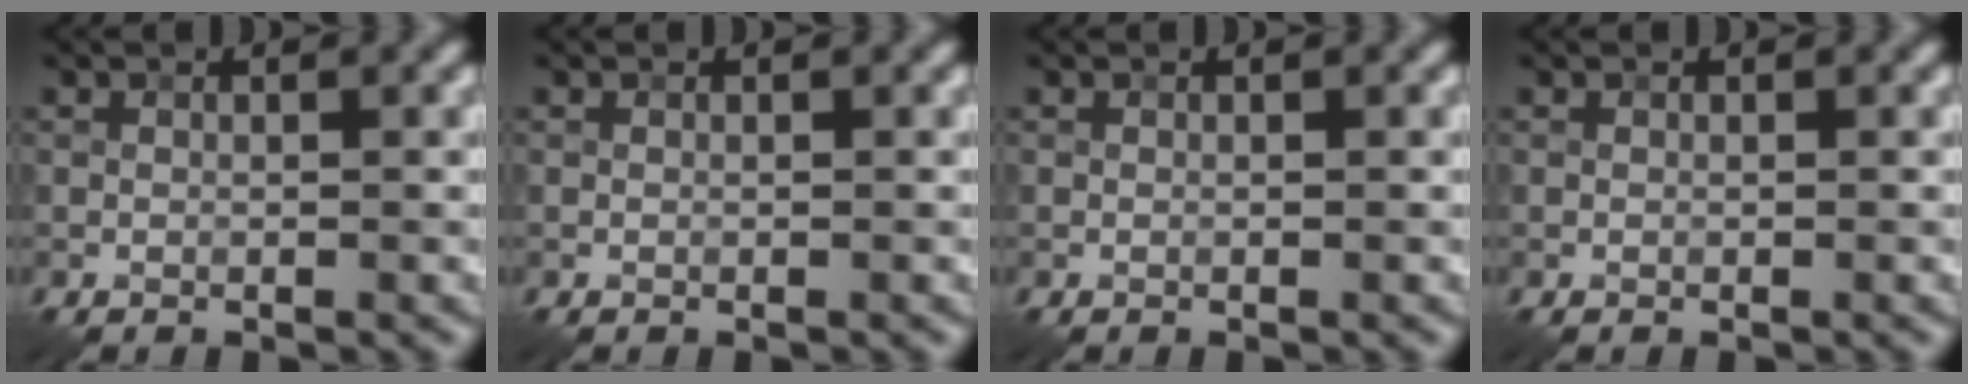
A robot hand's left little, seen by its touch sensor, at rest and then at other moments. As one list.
[{"total": 0.0}, {"total": 0.0}, {"total": 0.0}]